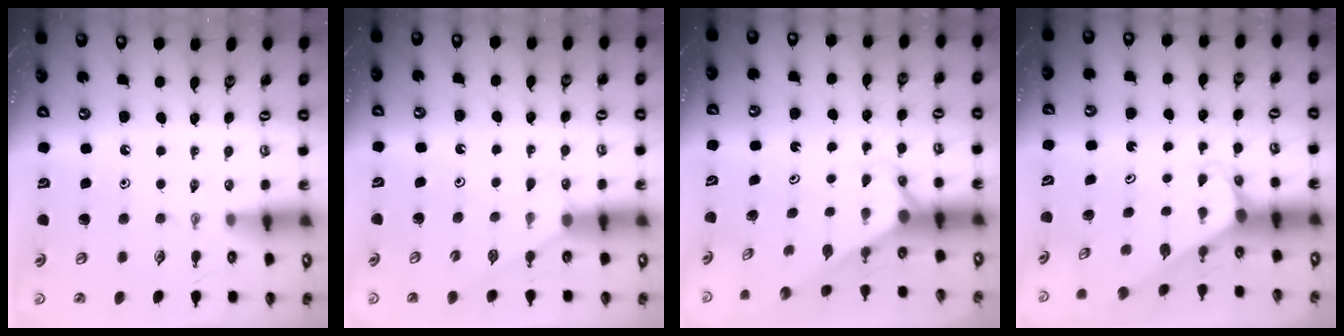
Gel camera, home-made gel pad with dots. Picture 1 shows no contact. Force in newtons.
{"total": 3.9, "press": 3.9, "slide": 0.3}
{"total": 3.0, "press": 3.0, "slide": 0.0}
{"total": 3.1, "press": 3.1, "slide": 0.0}